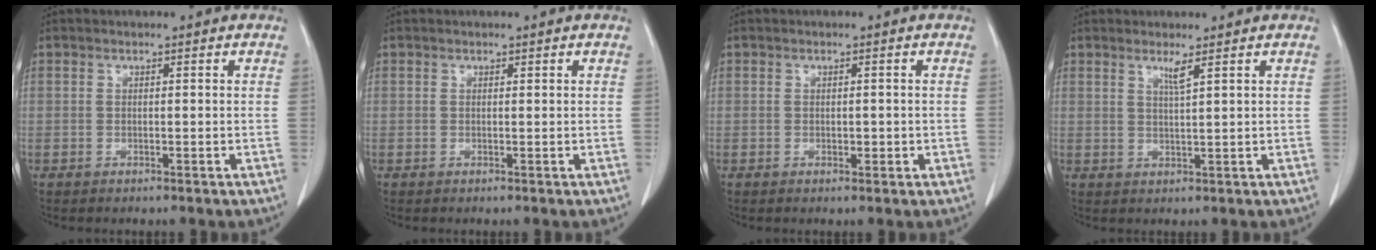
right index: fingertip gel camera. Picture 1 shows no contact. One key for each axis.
{"total": 0.0}
{"total": 1.3, "fx": -0.2, "fy": 1.0, "fz": 0.9, "tx": -0.010, "ty": 0.002, "tz": 0.001}
{"total": 2.0, "fx": 1.4, "fy": -0.4, "fz": 1.4, "tx": -0.027, "ty": -0.011, "tz": 0.028}